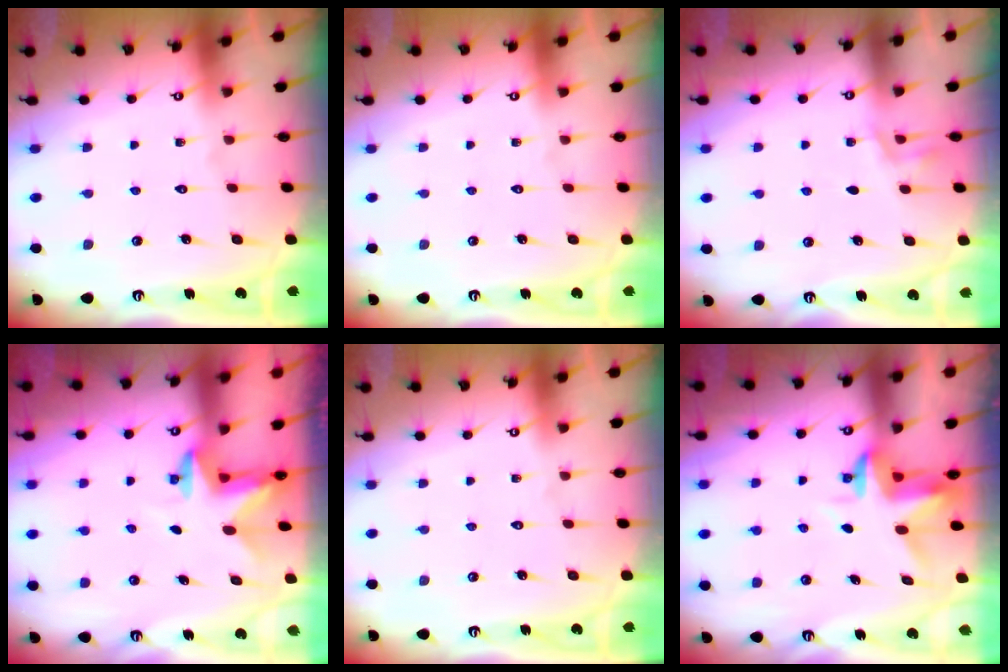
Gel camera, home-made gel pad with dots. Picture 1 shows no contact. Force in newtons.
{"total": 0.0}
{"total": 2.5, "press": 1.7, "slide": 1.7}
{"total": 2.6, "press": 2.5, "slide": 0.4}
{"total": 0.0}
{"total": 3.2, "press": 3.2, "slide": 0.4}